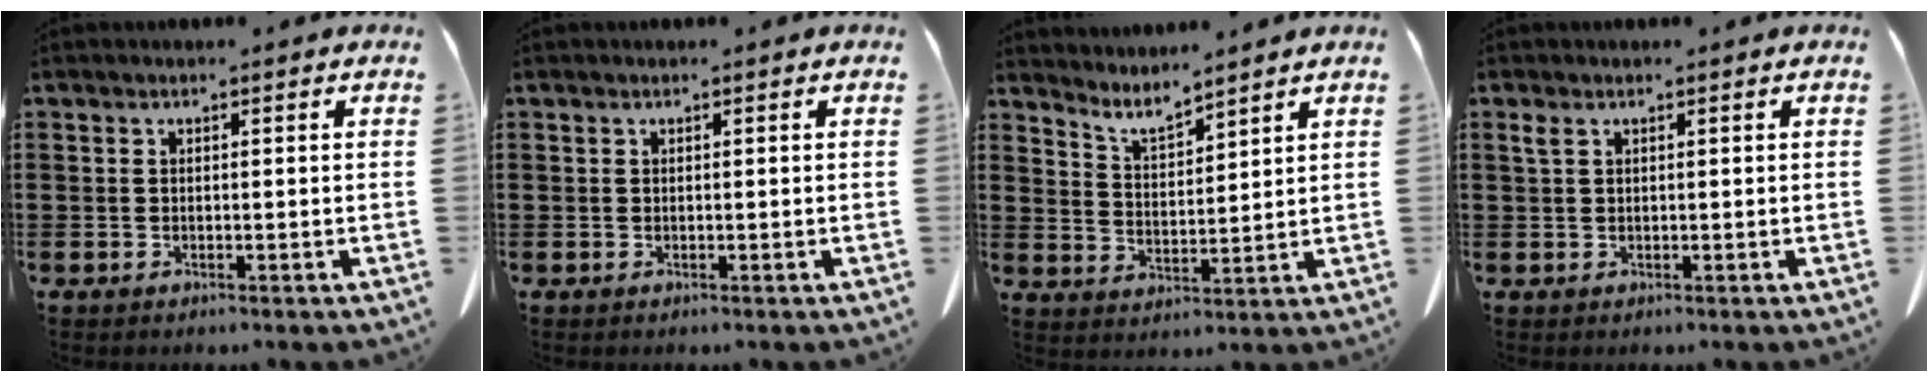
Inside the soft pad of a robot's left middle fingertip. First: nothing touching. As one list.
[{"total": 0.0}, {"total": 4.0, "force": [3.9, -0.2, 0.8], "torque": [-0.030, -0.022, 0.069]}, {"total": 1.2, "force": [0.6, 0.3, 1.0], "torque": [-0.022, 0.001, 0.011]}]